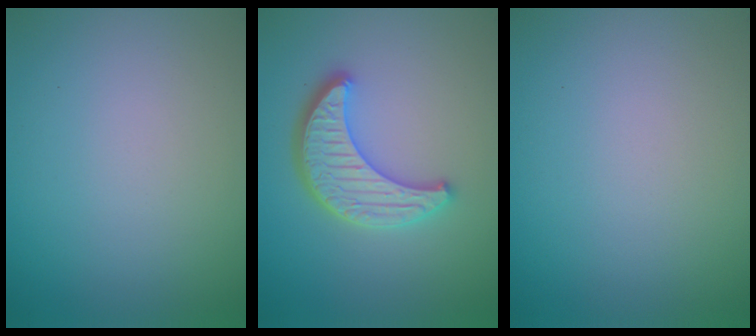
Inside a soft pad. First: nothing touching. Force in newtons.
{"total": 4.5, "press": 4.1, "slide": 1.9}
{"total": 0.0}